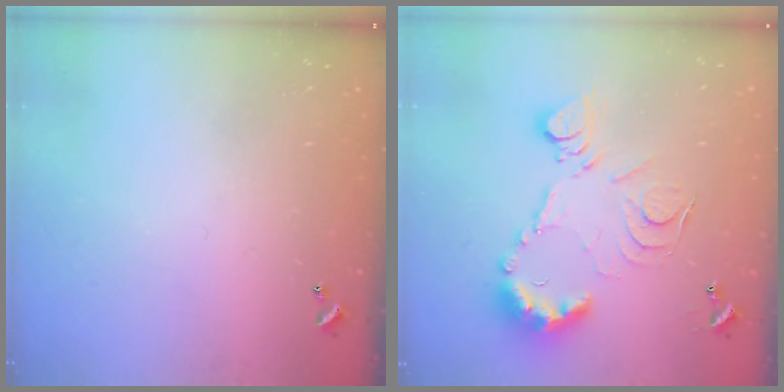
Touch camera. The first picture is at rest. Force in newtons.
{"total": 13.9, "press": 13.8, "slide": 1.2}